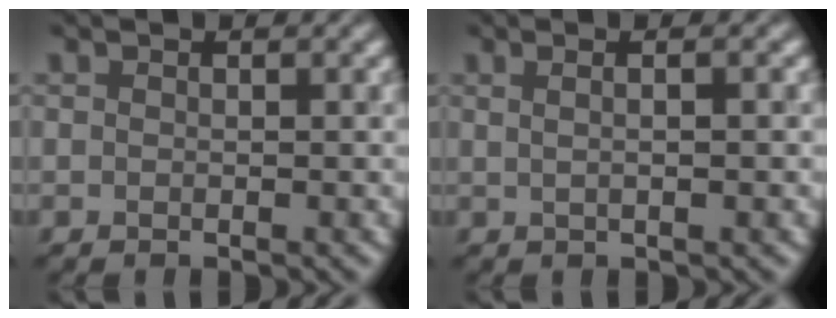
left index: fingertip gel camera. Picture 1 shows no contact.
{"total": 4.3, "force": [1.5, 2.1, 3.4], "torque": [-0.025, 0.026, -0.010]}